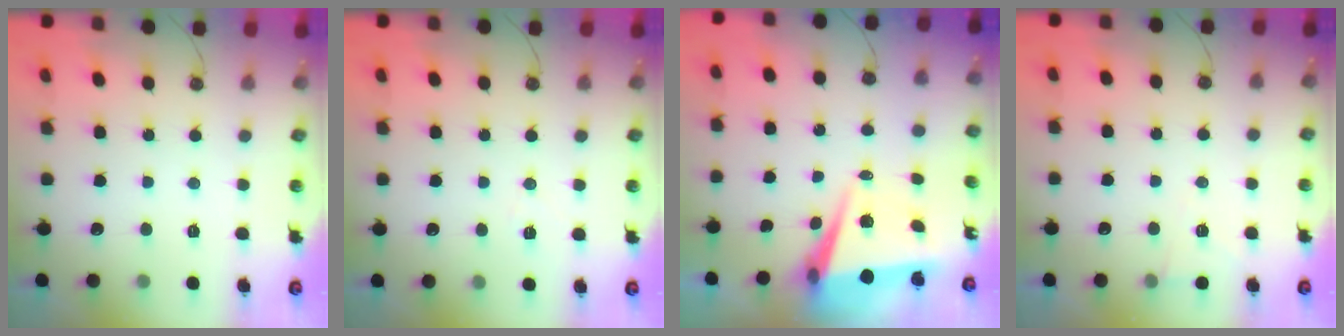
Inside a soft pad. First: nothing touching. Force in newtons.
{"total": 6.7, "press": 5.0, "slide": 4.4}
{"total": 7.1, "press": 6.2, "slide": 3.5}
{"total": 5.9, "press": 4.0, "slide": 4.4}